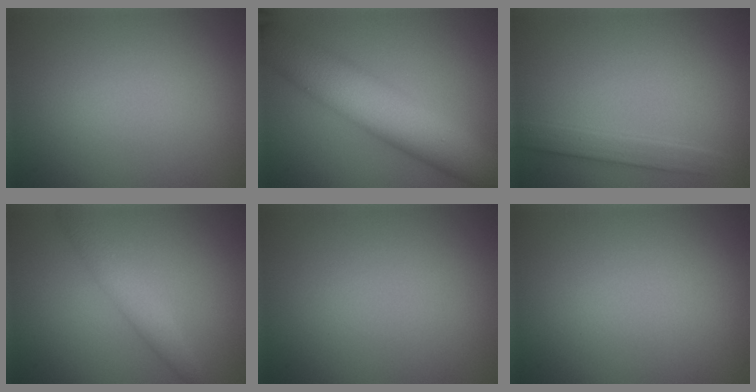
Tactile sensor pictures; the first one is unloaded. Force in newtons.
{"total": 9.0, "press": 9.0, "slide": 0.3}
{"total": 2.3, "press": 2.3, "slide": 0.1}
{"total": 2.9, "press": 2.8, "slide": 0.1}
{"total": 0.0}
{"total": 0.0}